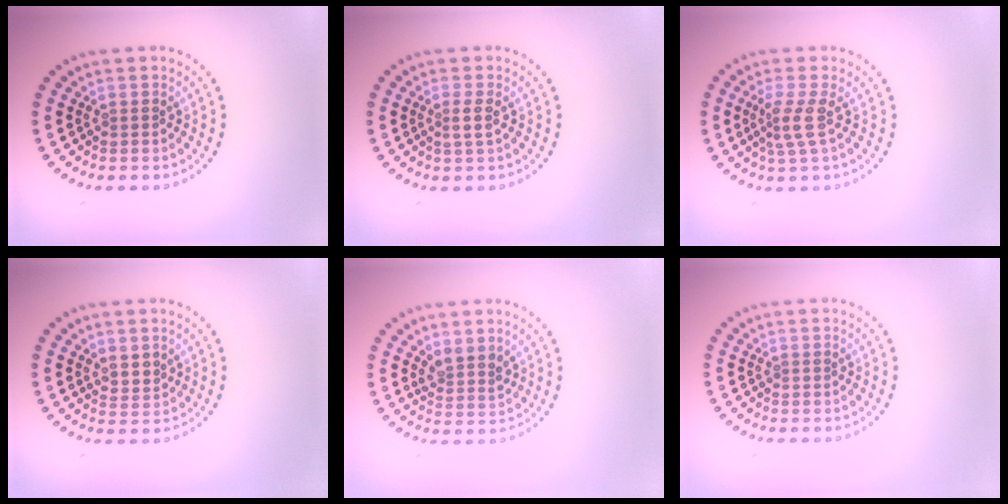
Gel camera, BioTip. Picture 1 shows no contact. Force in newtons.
{"total": 1.4, "press": 1.1, "slide": 0.8}
{"total": 2.3, "press": 1.6, "slide": 1.6}
{"total": 1.5, "press": 1.3, "slide": 0.7}
{"total": 2.0, "press": 1.6, "slide": 1.2}
{"total": 0.0}